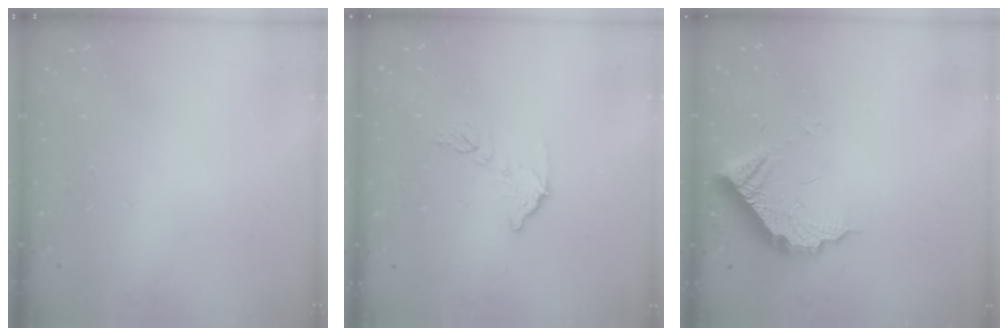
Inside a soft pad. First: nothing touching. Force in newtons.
{"total": 8.0, "press": 8.0, "slide": 0.4}
{"total": 10.8, "press": 10.8, "slide": 0.3}